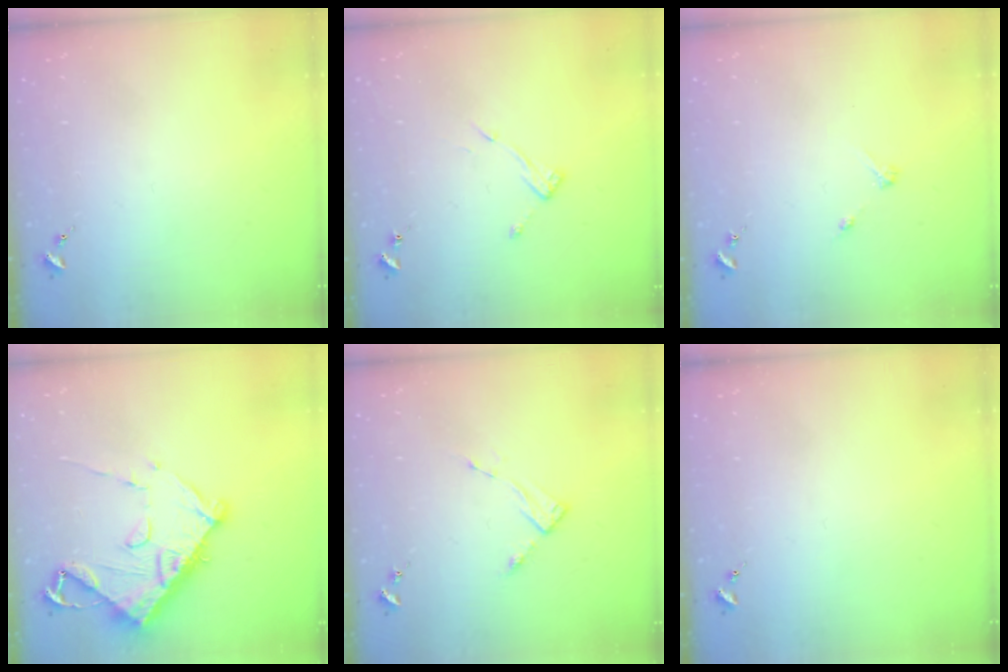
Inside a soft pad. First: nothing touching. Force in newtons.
{"total": 8.1, "press": 8.0, "slide": 0.4}
{"total": 2.6, "press": 2.6, "slide": 0.3}
{"total": 12.0, "press": 11.9, "slide": 1.1}
{"total": 3.7, "press": 3.7, "slide": 0.5}
{"total": 0.0}